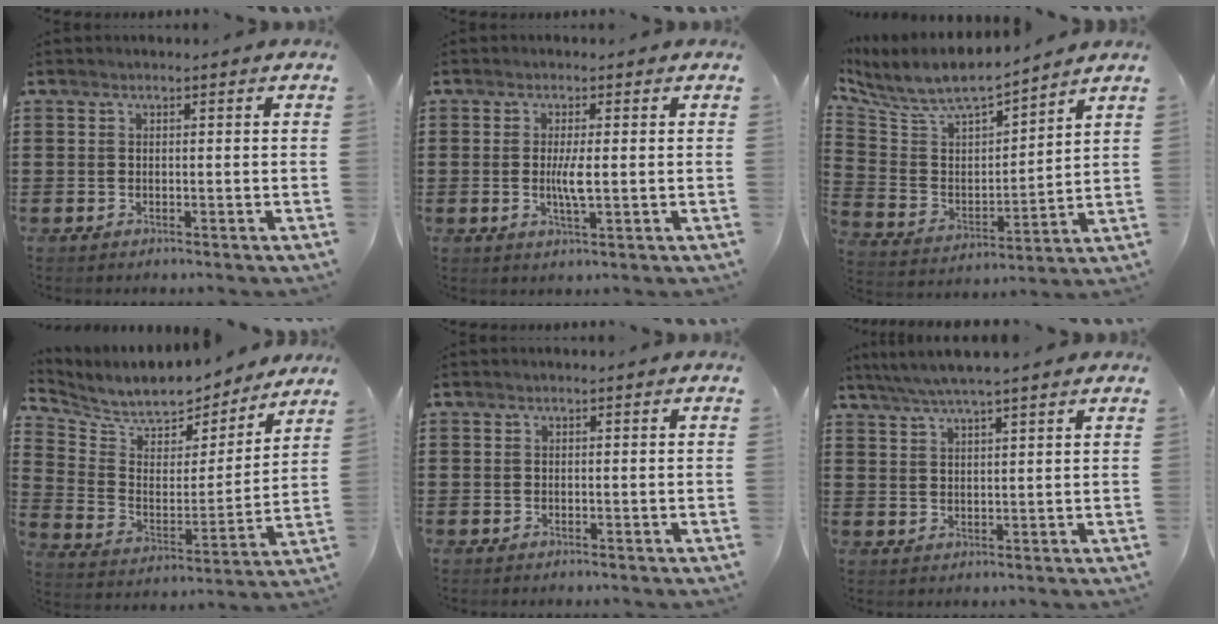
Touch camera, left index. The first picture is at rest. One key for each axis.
{"total": 3.7, "fx": 0.0, "fy": 0.5, "fz": 3.7, "tx": -0.074, "ty": -0.005, "tz": -0.004}
{"total": 7.9, "fx": 7.1, "fy": 1.7, "fz": 3.0, "tx": -0.094, "ty": -0.048, "tz": 0.120}
{"total": 7.6, "fx": 7.2, "fy": 2.1, "fz": 1.3, "tx": -0.070, "ty": -0.053, "tz": 0.123}
{"total": 0.0}
{"total": 4.5, "fx": 3.8, "fy": -0.1, "fz": 2.3, "tx": -0.054, "ty": -0.010, "tz": 0.068}